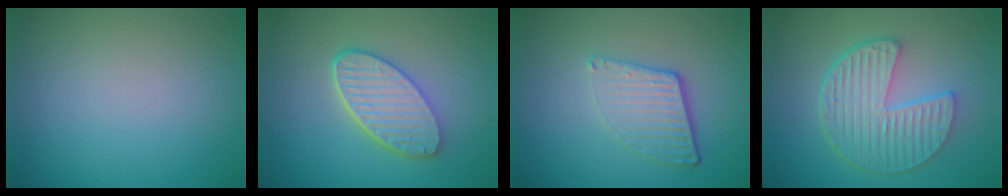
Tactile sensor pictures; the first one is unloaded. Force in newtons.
{"total": 5.7, "press": 4.4, "slide": 3.6}
{"total": 4.4, "press": 2.9, "slide": 3.3}
{"total": 6.5, "press": 4.9, "slide": 4.2}